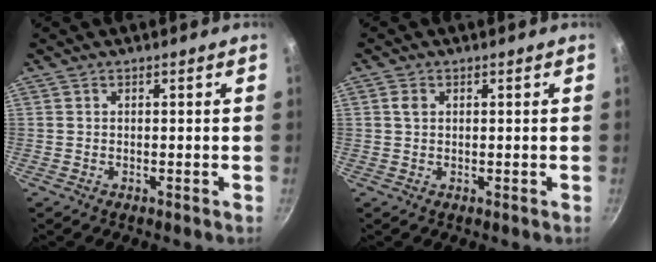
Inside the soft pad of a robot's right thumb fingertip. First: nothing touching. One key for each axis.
{"total": 1.6, "fx": 0.5, "fy": 1.2, "fz": 0.9, "tx": -0.012, "ty": 0.001, "tz": 0.009}